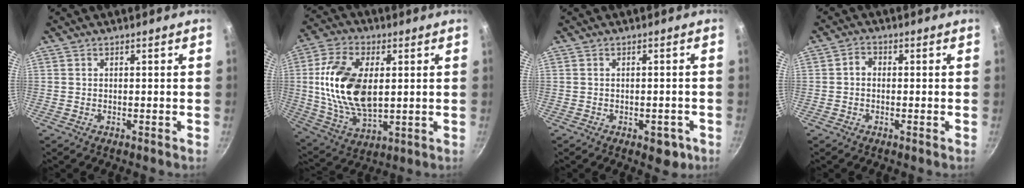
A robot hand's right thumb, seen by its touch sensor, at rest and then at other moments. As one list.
[{"total": 18.0, "force": [2.0, 10.3, 14.7], "torque": [-0.269, -0.003, 0.042]}, {"total": 4.1, "force": [-1.9, 2.3, 2.9], "torque": [-0.020, 0.012, -0.014]}, {"total": 2.2, "force": [-0.2, 1.7, 1.4], "torque": [-0.022, 0.009, -0.009]}]